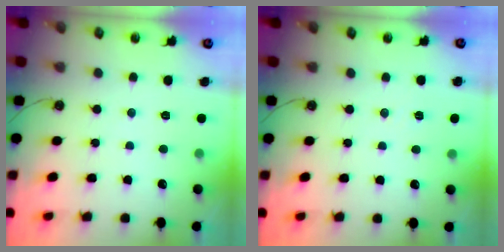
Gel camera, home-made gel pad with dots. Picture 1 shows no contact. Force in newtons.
{"total": 3.7, "press": 2.2, "slide": 3.0}